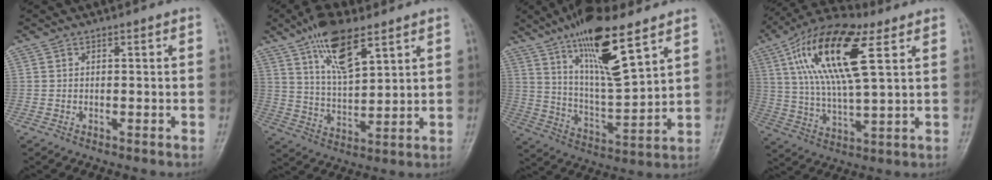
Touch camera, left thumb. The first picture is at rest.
{"total": 12.1, "force": [7.2, 4.5, 8.7], "torque": [-0.141, -0.032, 0.137]}
{"total": 16.7, "force": [10.2, 4.3, 12.5], "torque": [-0.206, -0.055, 0.193]}
{"total": 18.9, "force": [7.2, 6.2, 16.4], "torque": [-0.310, -0.004, 0.127]}